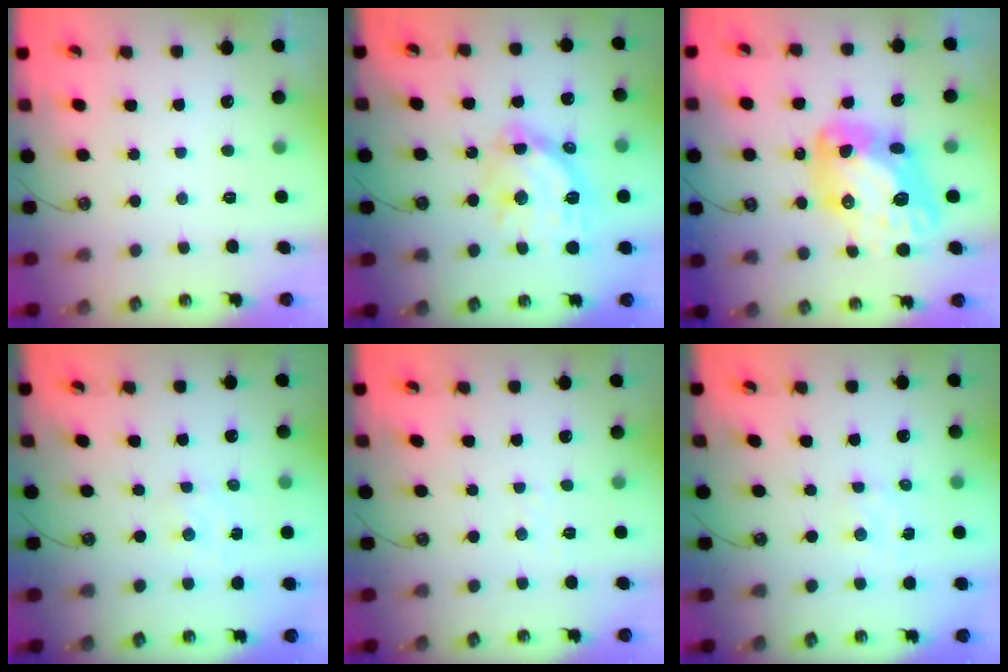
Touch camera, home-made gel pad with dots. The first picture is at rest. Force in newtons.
{"total": 14.8, "press": 14.7, "slide": 1.5}
{"total": 17.9, "press": 17.8, "slide": 1.9}
{"total": 1.4, "press": 1.4, "slide": 0.3}
{"total": 2.7, "press": 2.7, "slide": 0.4}
{"total": 3.2, "press": 3.2, "slide": 0.4}